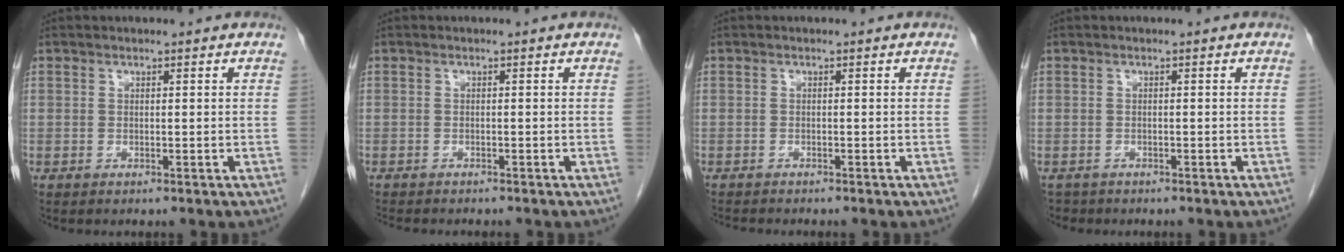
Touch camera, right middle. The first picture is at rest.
{"total": 5.0, "force": [-4.4, 1.2, 2.0], "torque": [-0.029, -0.008, -0.062]}
{"total": 3.1, "force": [-2.8, 0.4, 1.0], "torque": [-0.016, -0.007, -0.041]}
{"total": 1.5, "force": [-1.3, 0.8, -0.2], "torque": [-0.004, -0.001, -0.020]}